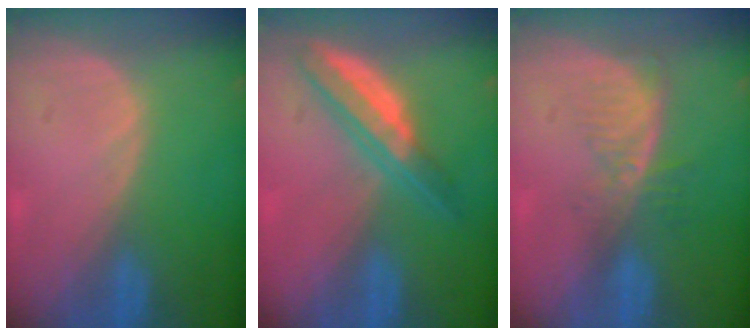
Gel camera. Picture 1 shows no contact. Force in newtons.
{"total": 6.3, "press": 5.6, "slide": 2.8}
{"total": 5.7, "press": 4.9, "slide": 2.9}